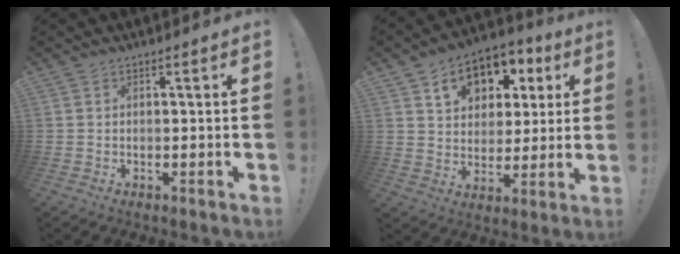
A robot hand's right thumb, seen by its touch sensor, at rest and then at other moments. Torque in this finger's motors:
{"motor_torque": [1.64, 1.67, 0.46, 0.08, 0.07]}